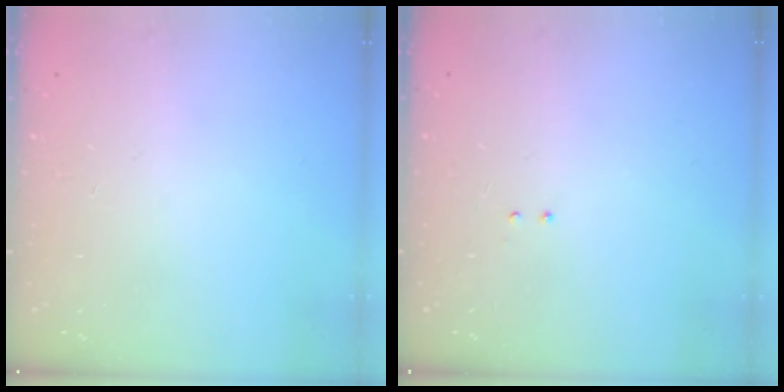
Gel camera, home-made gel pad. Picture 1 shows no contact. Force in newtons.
{"total": 2.1, "press": 2.0, "slide": 0.6}